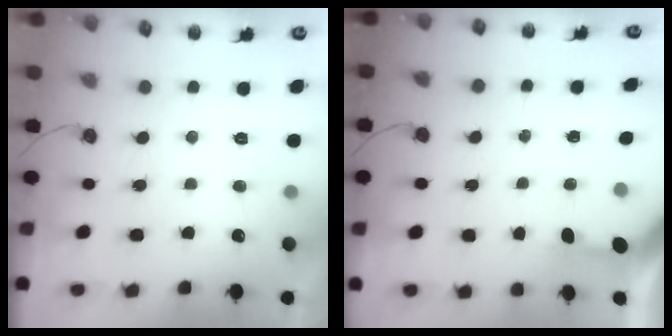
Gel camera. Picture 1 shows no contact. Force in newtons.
{"total": 2.9, "press": 2.9, "slide": 0.3}